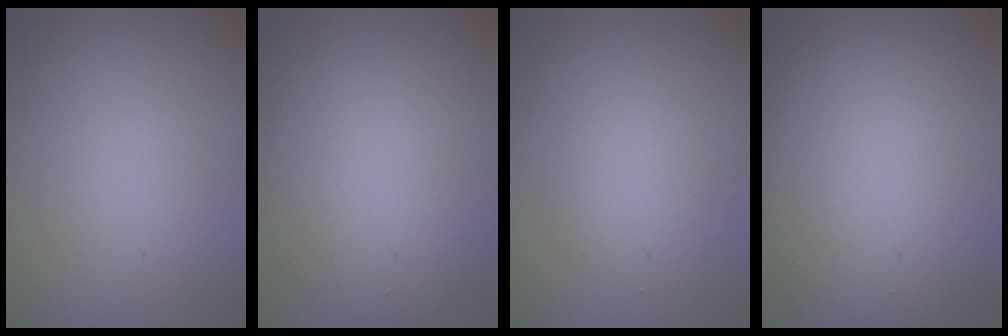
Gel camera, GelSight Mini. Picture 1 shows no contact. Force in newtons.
{"total": 6.8, "press": 6.8, "slide": 0.7}
{"total": 2.2, "press": 2.2, "slide": 0.1}
{"total": 11.8, "press": 11.8, "slide": 0.8}